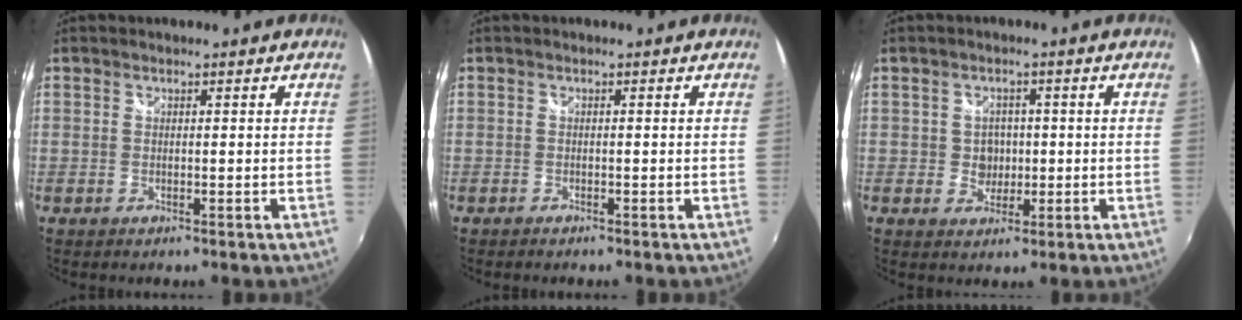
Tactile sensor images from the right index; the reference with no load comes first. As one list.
[{"total": 0.8, "force": [-0.8, 0.2, 0.1], "torque": [-0.004, -0.007, -0.014]}, {"total": 3.7, "force": [-0.2, 3.5, 1.1], "torque": [-0.019, 0.007, -0.001]}]